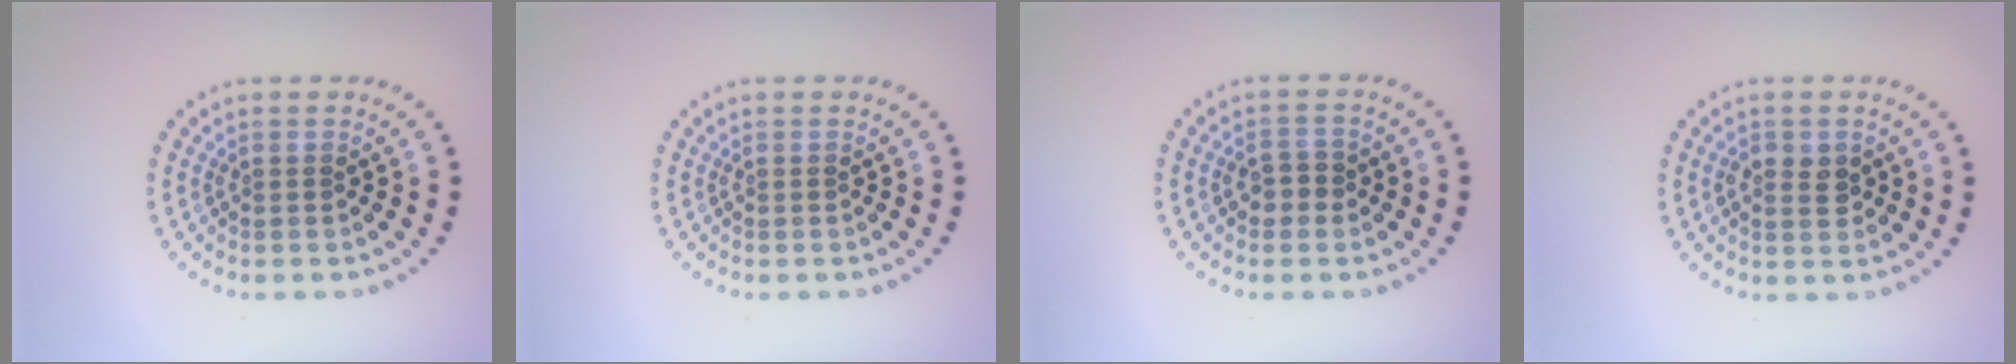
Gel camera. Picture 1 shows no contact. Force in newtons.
{"total": 0.0}
{"total": 1.9, "press": 1.8, "slide": 0.4}
{"total": 2.1, "press": 2.1, "slide": 0.1}